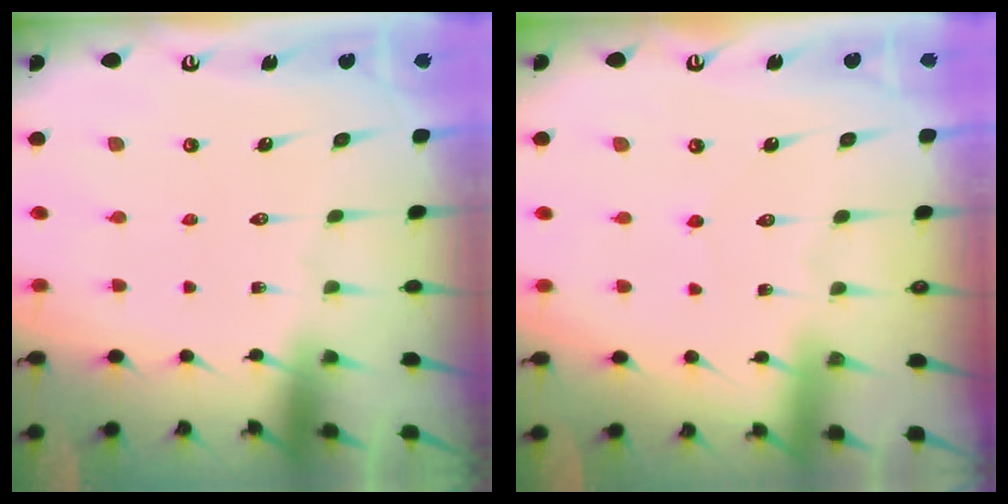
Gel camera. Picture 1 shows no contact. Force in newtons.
{"total": 2.9, "press": 2.9, "slide": 0.3}